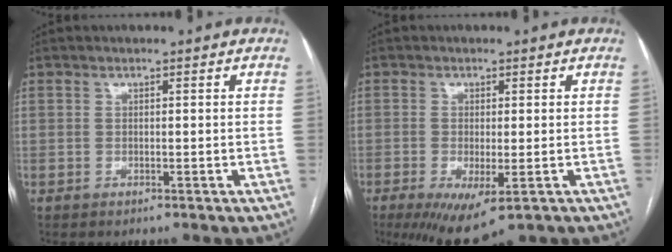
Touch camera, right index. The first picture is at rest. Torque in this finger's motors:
{"motor_torque": [1.70, -0.44, 0.51, 0.12]}